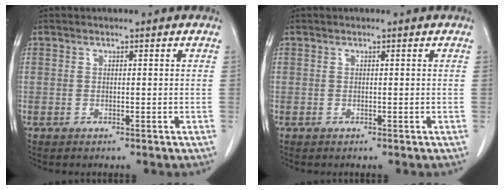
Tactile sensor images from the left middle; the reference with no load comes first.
{"total": 0.0}